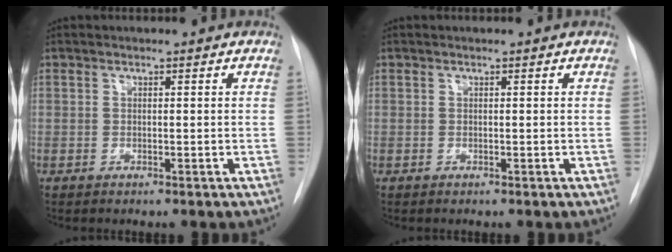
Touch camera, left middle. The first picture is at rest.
{"total": 0.0}